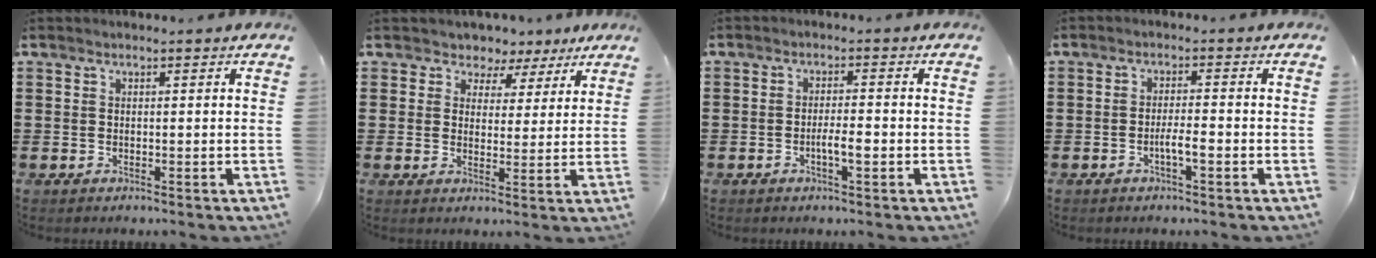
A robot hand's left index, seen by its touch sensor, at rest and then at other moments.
{"total": 3.6, "force": [2.5, 2.5, -0.1], "torque": [-0.022, 0.000, 0.043]}
{"total": 3.2, "force": [-1.1, 0.6, 3.0], "torque": [-0.059, 0.000, -0.023]}
{"total": 2.8, "force": [-1.3, 0.3, 2.4], "torque": [-0.050, -0.001, -0.026]}